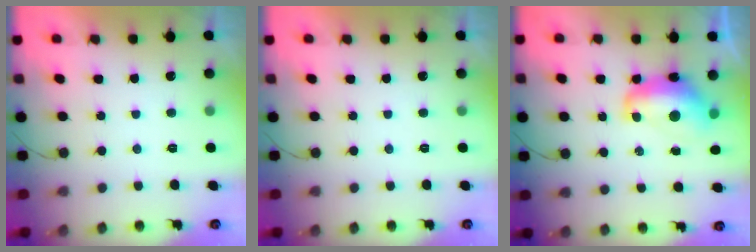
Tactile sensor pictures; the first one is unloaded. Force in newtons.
{"total": 0.0}
{"total": 11.9, "press": 11.9, "slide": 1.2}